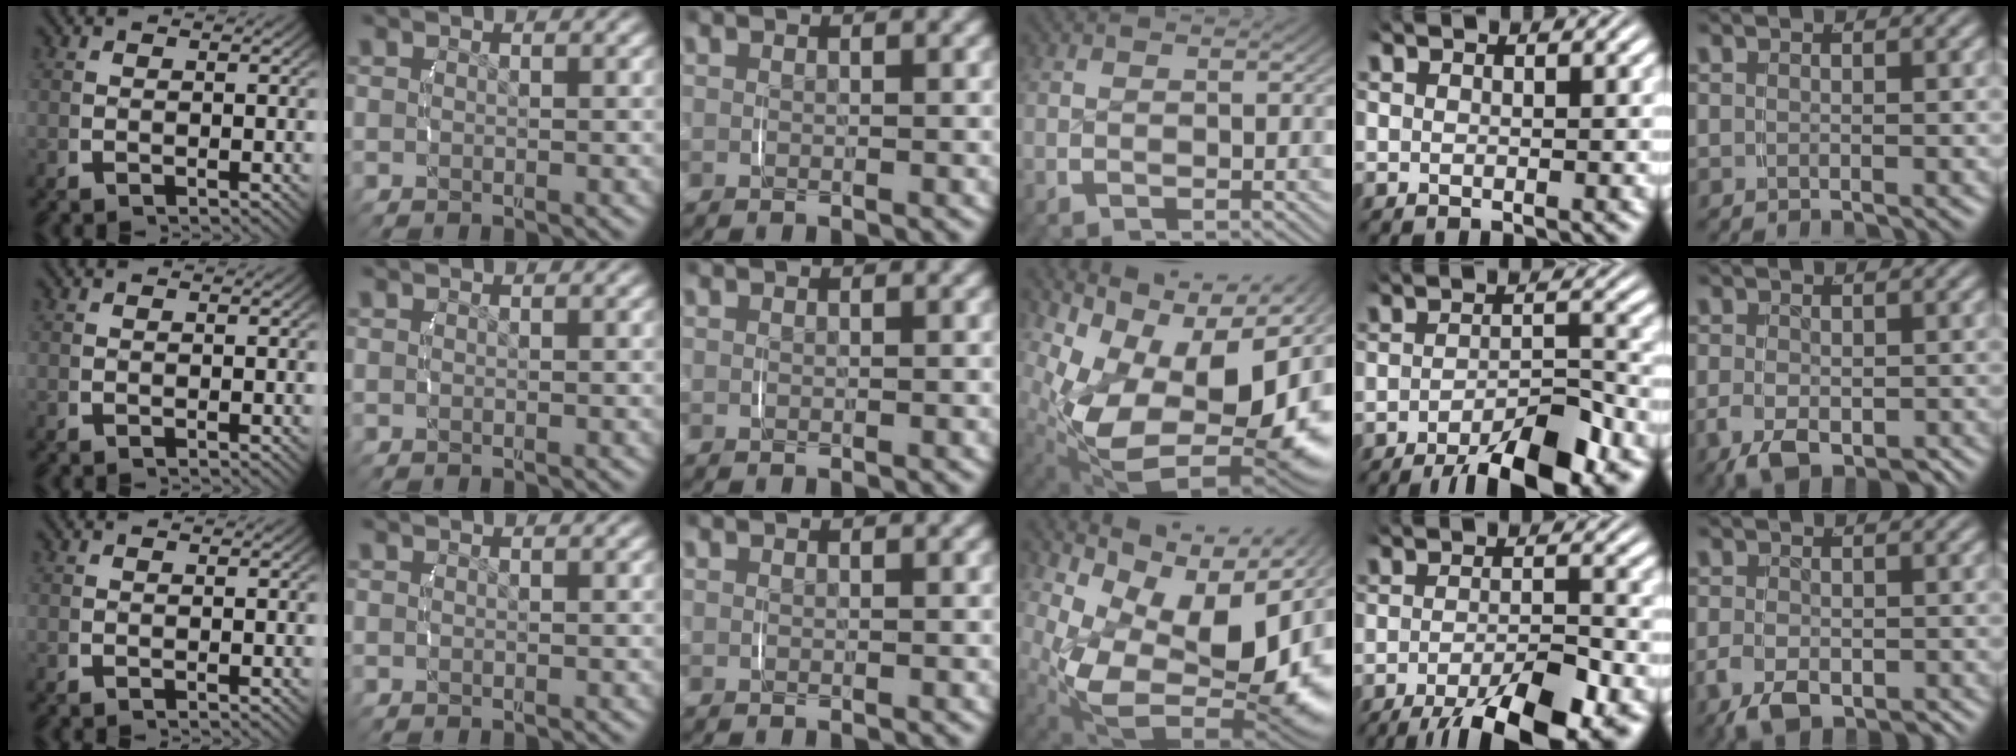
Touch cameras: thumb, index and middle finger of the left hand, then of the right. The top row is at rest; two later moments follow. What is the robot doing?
{"motion": "lift_and_place", "object": "ethernet cable"}